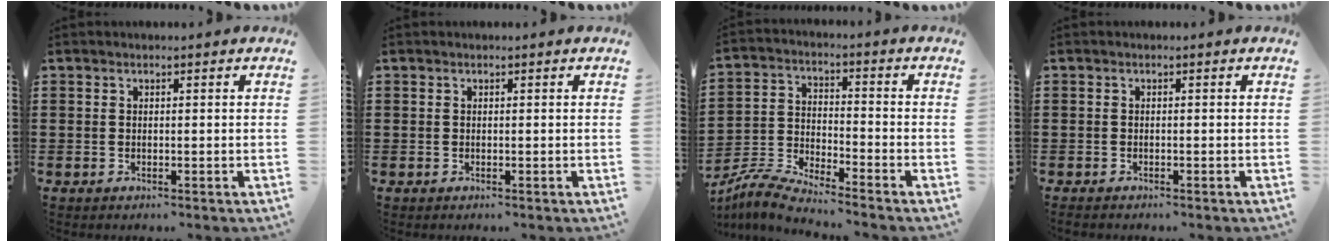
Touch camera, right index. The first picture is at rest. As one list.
[{"total": 0.0}, {"total": 5.9, "force": [-5.8, -0.1, 1.1], "torque": [-0.038, -0.006, -0.117]}, {"total": 0.6, "force": [-0.6, 0.1, 0.1], "torque": [-0.004, -0.003, -0.012]}]